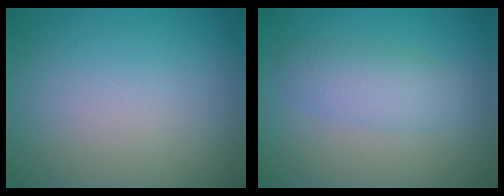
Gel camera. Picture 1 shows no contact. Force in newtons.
{"total": 2.7, "press": 2.7, "slide": 0.1}